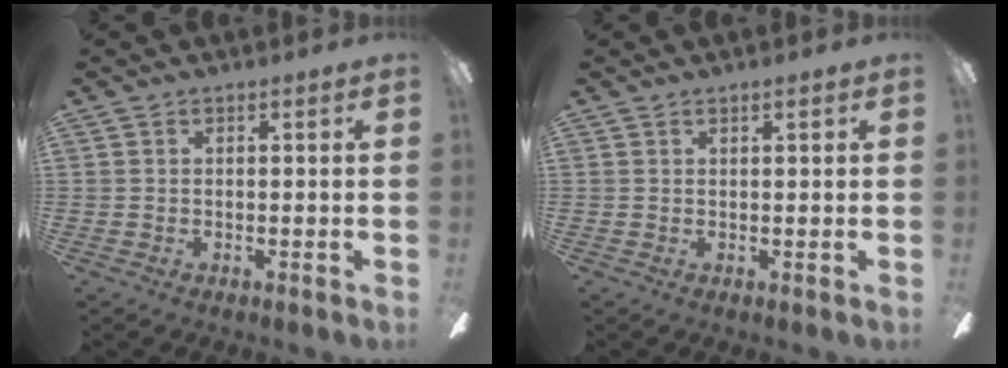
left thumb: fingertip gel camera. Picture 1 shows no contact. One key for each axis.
{"total": 0.9, "fx": 0.7, "fy": 0.0, "fz": 0.5, "tx": -0.011, "ty": -0.001, "tz": 0.013}